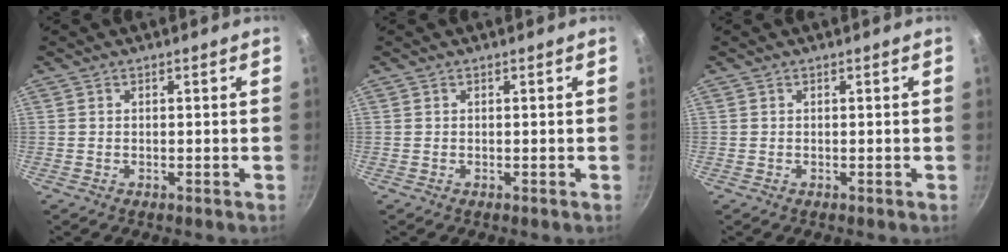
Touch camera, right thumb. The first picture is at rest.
{"total": 0.0}
{"total": 0.0}